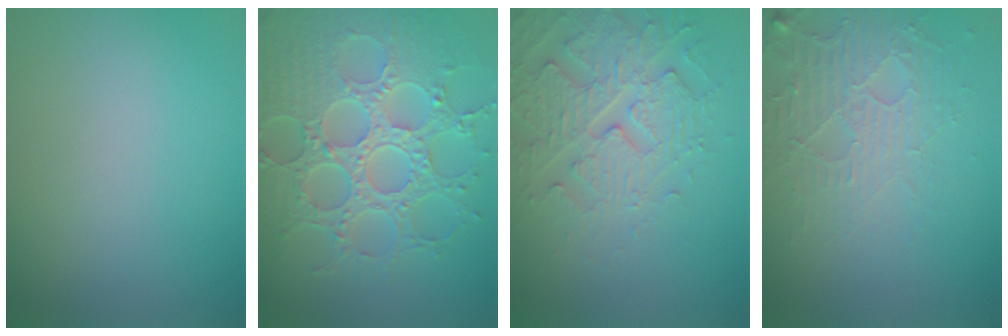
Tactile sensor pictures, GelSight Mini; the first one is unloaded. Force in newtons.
{"total": 8.9, "press": 6.4, "slide": 6.2}
{"total": 4.8, "press": 4.0, "slide": 2.6}
{"total": 4.0, "press": 2.9, "slide": 2.8}